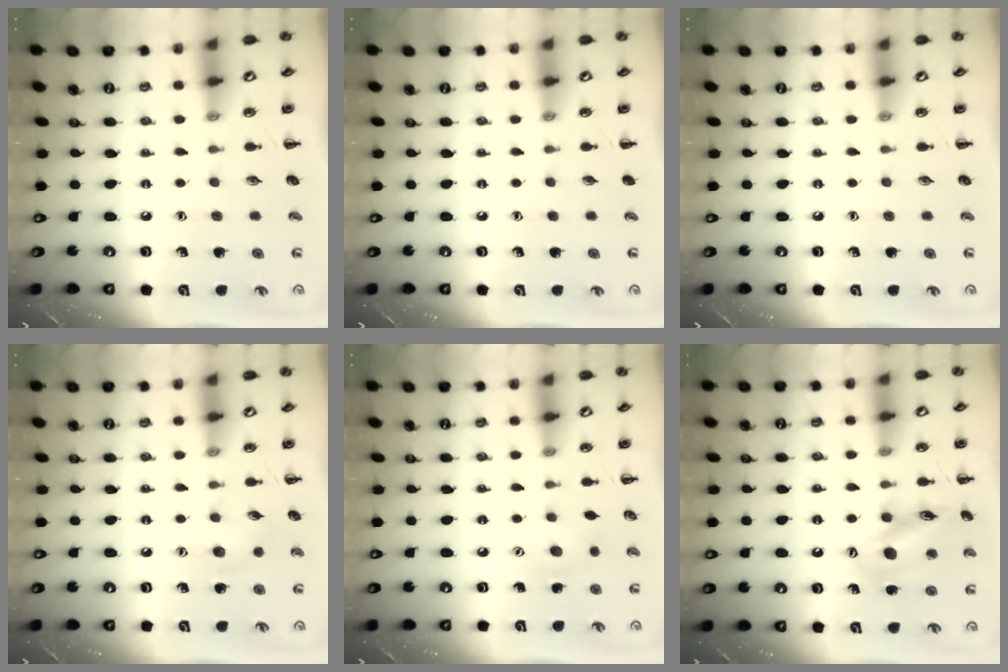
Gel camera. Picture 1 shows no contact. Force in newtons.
{"total": 0.0}
{"total": 0.0}
{"total": 5.3, "press": 5.2, "slide": 1.3}
{"total": 4.4, "press": 4.3, "slide": 0.9}
{"total": 13.2, "press": 13.0, "slide": 2.2}